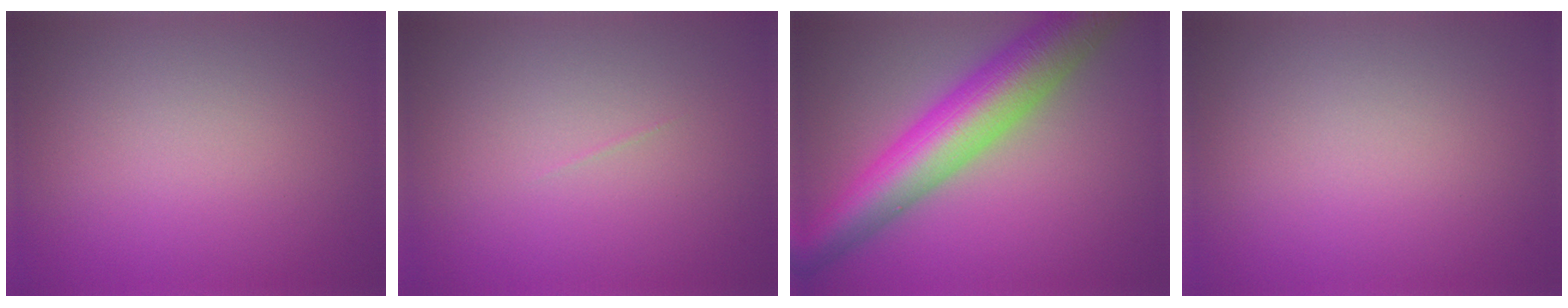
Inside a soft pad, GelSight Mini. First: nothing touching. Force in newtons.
{"total": 0.0}
{"total": 9.5, "press": 9.5, "slide": 0.3}
{"total": 0.0}